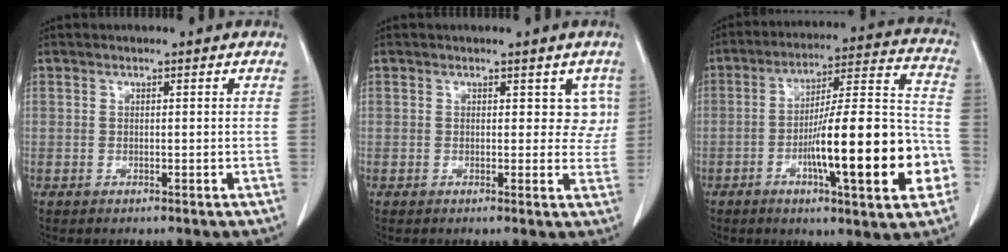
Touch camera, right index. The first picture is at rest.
{"total": 3.4, "force": [1.2, 2.4, 2.1], "torque": [-0.003, 0.005, 0.010]}
{"total": 20.7, "force": [-5.9, 2.8, 19.6], "torque": [-0.266, 0.016, -0.083]}